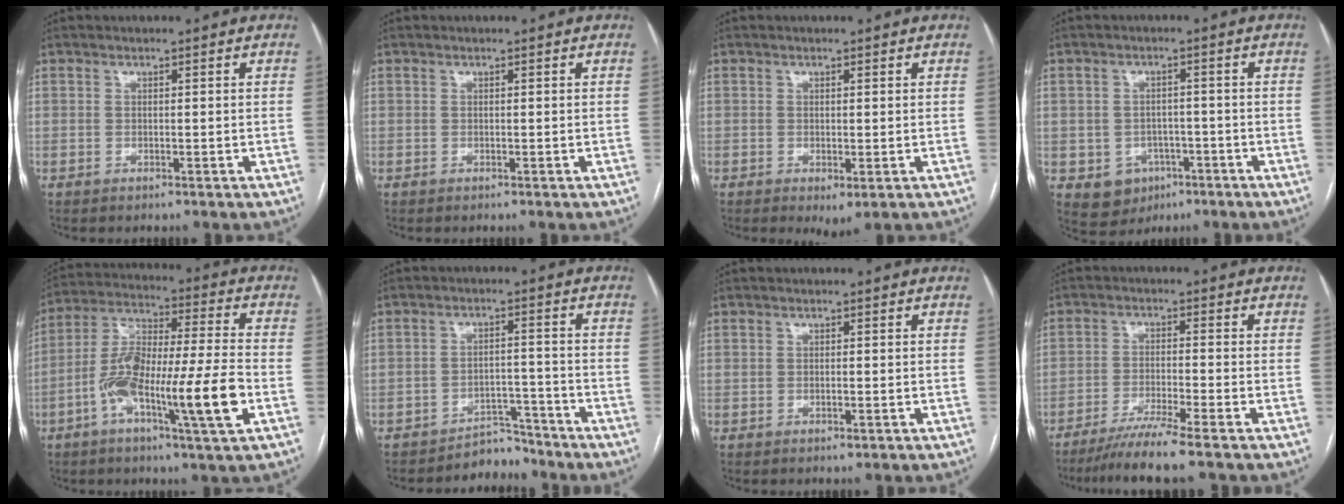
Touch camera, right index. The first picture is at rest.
{"total": 0.0}
{"total": 2.2, "force": [-0.6, 0.8, 2.0], "torque": [-0.028, -0.006, -0.002]}
{"total": 6.1, "force": [-2.5, 5.3, 1.7], "torque": [-0.026, 0.005, -0.026]}
{"total": 16.7, "force": [-5.5, 1.4, 15.7], "torque": [-0.295, 0.002, -0.099]}
{"total": 4.5, "force": [-4.2, 1.5, -0.7], "torque": [0.017, 0.021, -0.063]}
{"total": 1.0, "force": [-0.2, 0.5, 0.9], "torque": [-0.020, -0.002, 0.001]}
{"total": 6.9, "force": [-5.6, -1.5, 3.7], "torque": [-0.061, -0.025, -0.101]}